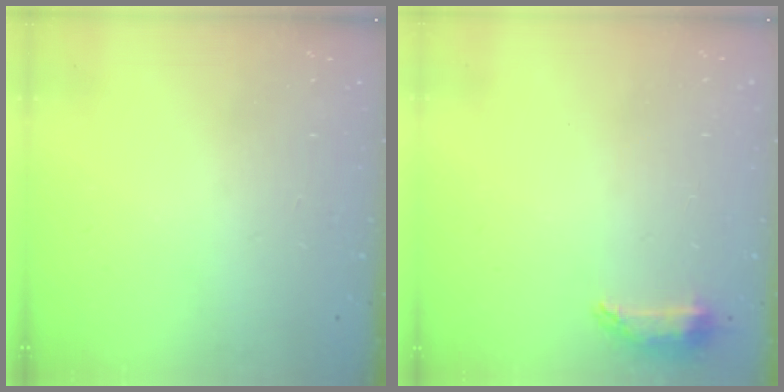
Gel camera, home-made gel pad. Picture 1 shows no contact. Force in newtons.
{"total": 6.6, "press": 6.6, "slide": 0.9}